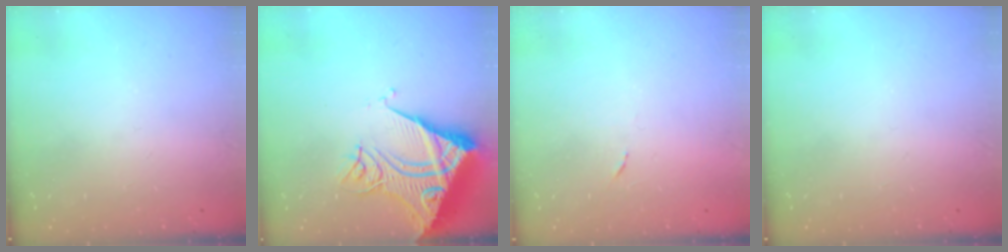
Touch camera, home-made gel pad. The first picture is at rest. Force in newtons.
{"total": 16.3, "press": 16.2, "slide": 1.9}
{"total": 3.5, "press": 3.3, "slide": 1.2}
{"total": 0.0}